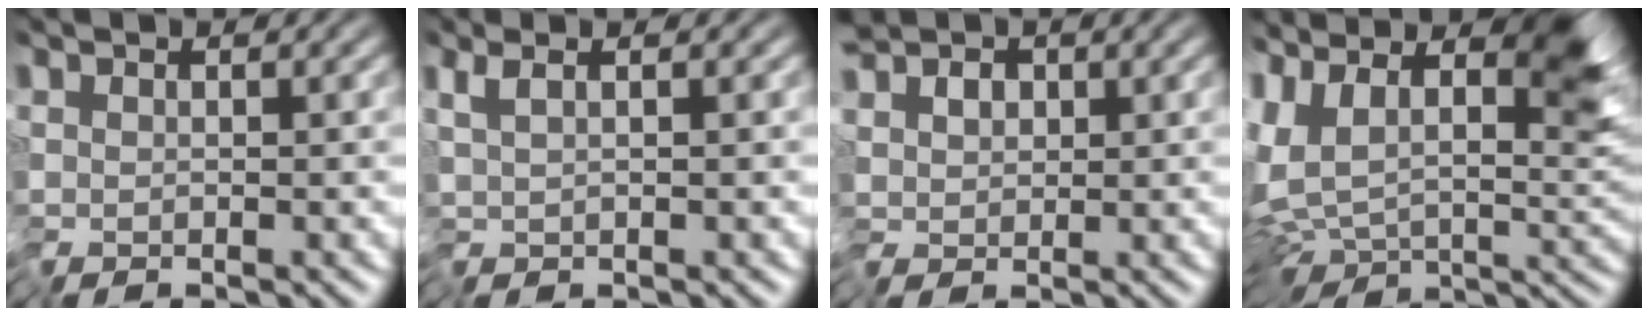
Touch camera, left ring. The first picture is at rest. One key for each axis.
{"total": 0.7, "fx": 0.1, "fy": -0.2, "fz": 0.6, "tx": -0.014, "ty": -0.005, "tz": 0.005}
{"total": 2.3, "fx": 0.2, "fy": 1.5, "fz": 1.8, "tx": -0.037, "ty": 0.000, "tz": -0.002}
{"total": 10.1, "fx": 3.8, "fy": 5.2, "fz": 7.8, "tx": -0.157, "ty": -0.009, "tz": 0.079}